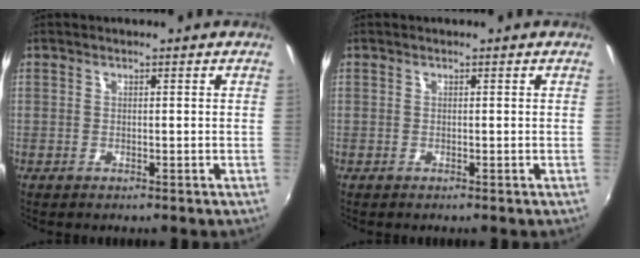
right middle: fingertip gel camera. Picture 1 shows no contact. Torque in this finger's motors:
{"motor_torque": [0.00, 0.00, 0.00, 0.00]}